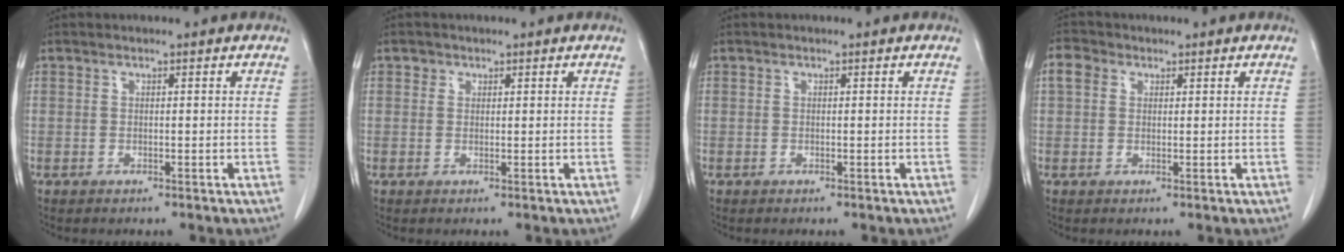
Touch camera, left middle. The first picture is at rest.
{"total": 1.0, "force": [0.5, 0.9, 0.1], "torque": [0.008, -0.001, 0.003]}
{"total": 0.0}
{"total": 3.0, "force": [1.2, 2.5, 1.3], "torque": [-0.031, 0.016, 0.022]}